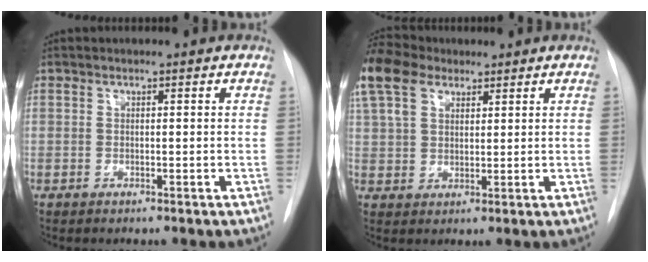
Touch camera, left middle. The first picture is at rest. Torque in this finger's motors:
{"motor_torque": [0.36, -0.35, 0.72, 0.10]}